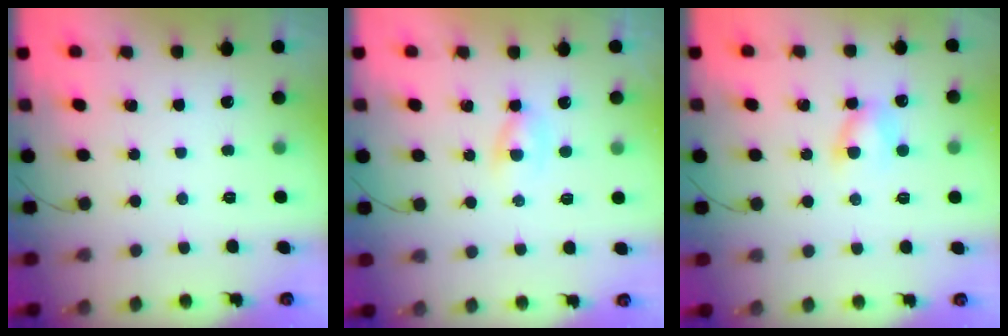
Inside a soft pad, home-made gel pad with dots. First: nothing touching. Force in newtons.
{"total": 2.3, "press": 2.1, "slide": 0.9}
{"total": 5.7, "press": 5.7, "slide": 0.7}